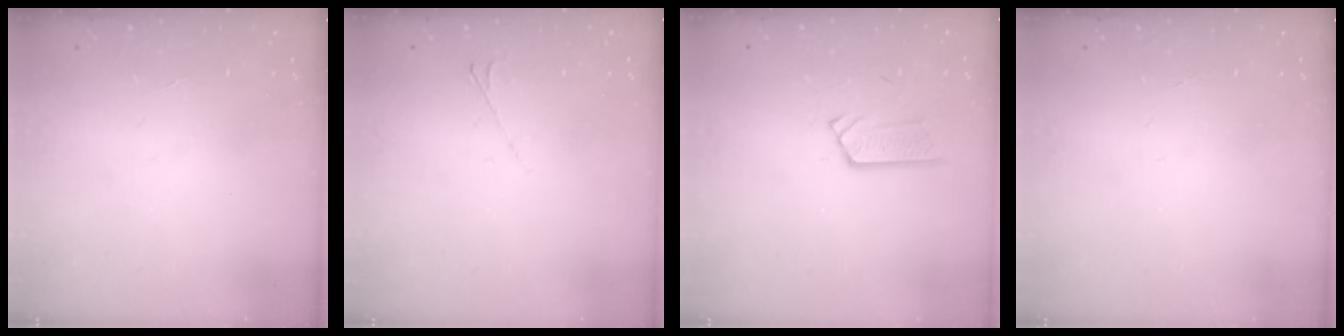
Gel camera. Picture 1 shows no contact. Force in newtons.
{"total": 2.6, "press": 2.6, "slide": 0.5}
{"total": 5.1, "press": 5.1, "slide": 0.4}
{"total": 0.0}